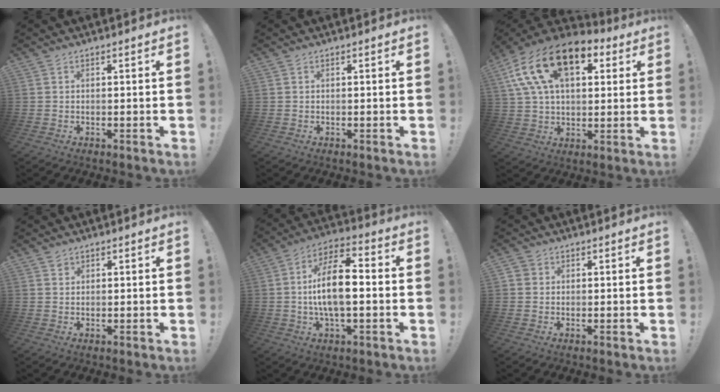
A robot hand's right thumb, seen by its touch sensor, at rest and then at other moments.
{"total": 0.0}
{"total": 21.4, "force": [9.5, 12.2, 14.8], "torque": [-0.263, -0.034, 0.168]}
{"total": 1.0, "force": [0.7, 0.7, 0.2], "torque": [0.000, -0.001, 0.014]}
{"total": 13.7, "force": [-0.8, 5.6, 12.4], "torque": [-0.230, 0.011, -0.020]}
{"total": 1.7, "force": [0.6, 1.6, 0.4], "torque": [-0.017, 0.006, 0.012]}